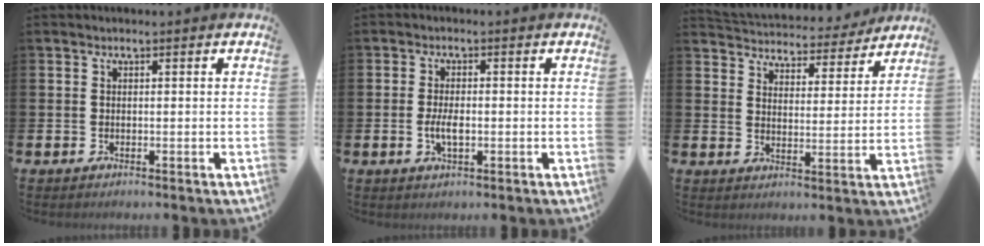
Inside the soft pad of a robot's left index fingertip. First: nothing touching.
{"total": 3.1, "force": [-0.5, 1.4, 2.8], "torque": [-0.039, -0.003, -0.012]}
{"total": 4.7, "force": [4.5, 1.3, 0.0], "torque": [-0.021, -0.038, 0.075]}